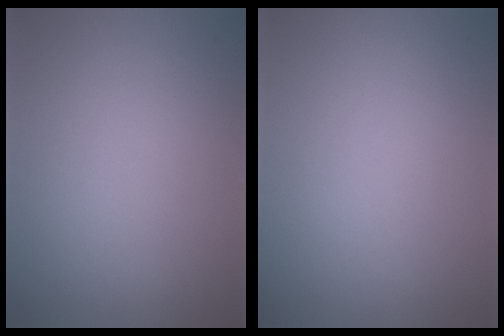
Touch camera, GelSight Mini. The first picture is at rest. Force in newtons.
{"total": 0.0}